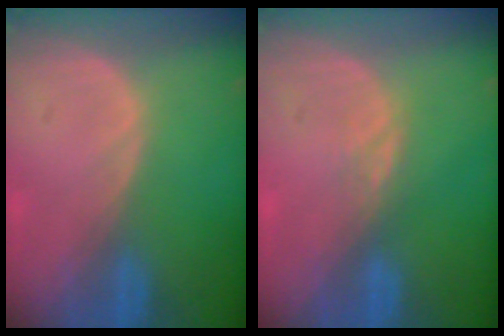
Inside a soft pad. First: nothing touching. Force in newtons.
{"total": 1.4, "press": 1.4, "slide": 0.3}